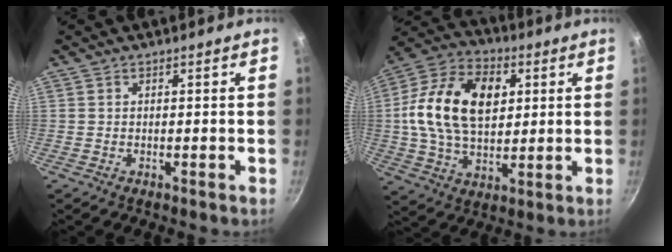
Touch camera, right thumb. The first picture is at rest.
{"total": 19.5, "force": [3.5, 12.6, 14.5], "torque": [-0.242, 0.011, 0.049]}